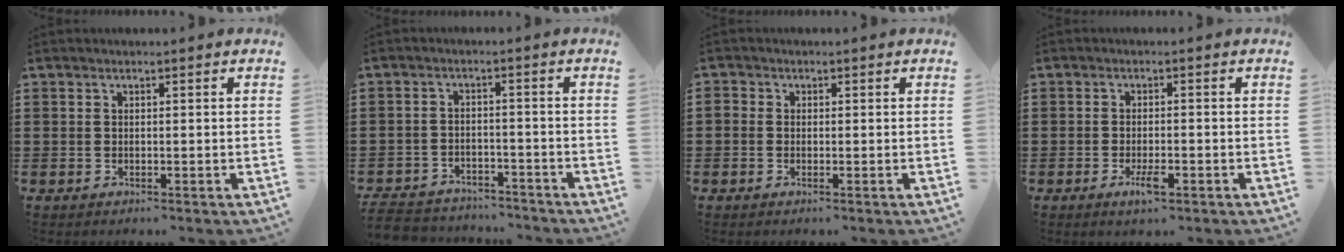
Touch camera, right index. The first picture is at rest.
{"total": 4.1, "force": [-4.1, 0.7, 0.1], "torque": [-0.020, 0.000, -0.090]}
{"total": 0.9, "force": [-0.4, 0.8, 0.2], "torque": [-0.005, 0.004, -0.008]}
{"total": 3.2, "force": [-1.5, 0.9, 2.7], "torque": [-0.057, -0.003, -0.030]}